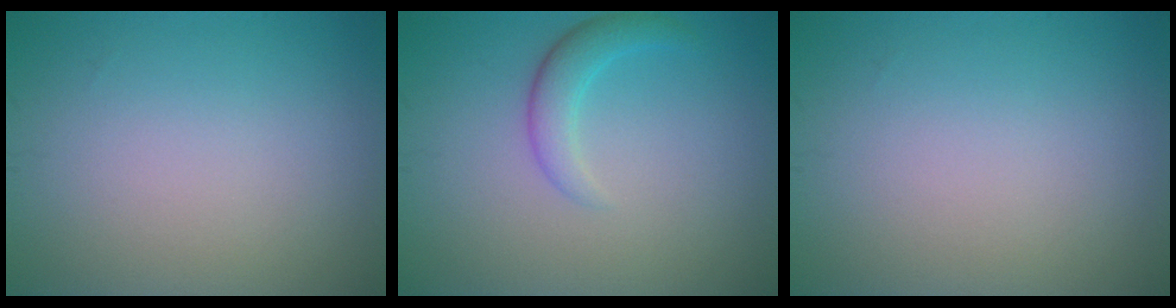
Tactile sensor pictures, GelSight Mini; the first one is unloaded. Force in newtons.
{"total": 2.4, "press": 2.4, "slide": 0.1}
{"total": 0.0}